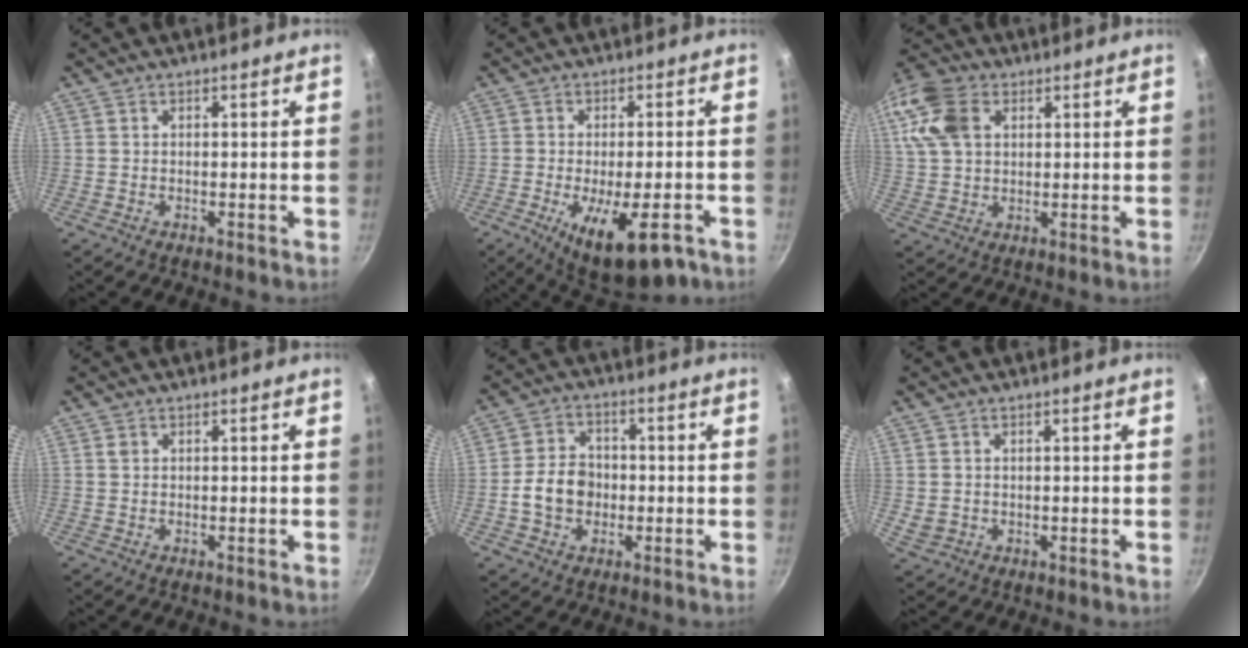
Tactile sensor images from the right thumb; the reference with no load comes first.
{"total": 13.5, "force": [-6.4, 4.7, 10.9], "torque": [-0.144, 0.003, -0.089]}
{"total": 15.0, "force": [5.2, 10.6, 9.2], "torque": [-0.202, 0.017, 0.092]}
{"total": 0.7, "force": [0.3, 0.5, 0.3], "torque": [-0.006, -0.001, 0.005]}
{"total": 8.0, "force": [-1.3, 6.4, 4.5], "torque": [-0.056, 0.018, -0.031]}
{"total": 2.3, "force": [0.2, 1.9, 1.2], "torque": [-0.021, -0.001, 0.012]}